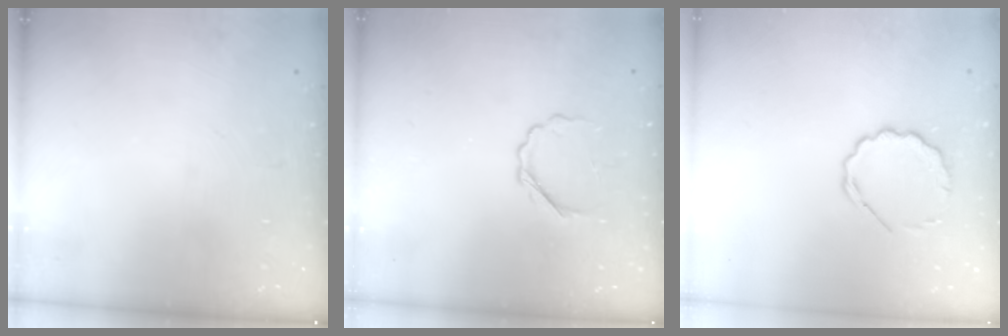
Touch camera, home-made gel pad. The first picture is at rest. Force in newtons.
{"total": 3.1, "press": 3.0, "slide": 0.7}
{"total": 7.4, "press": 7.1, "slide": 2.0}